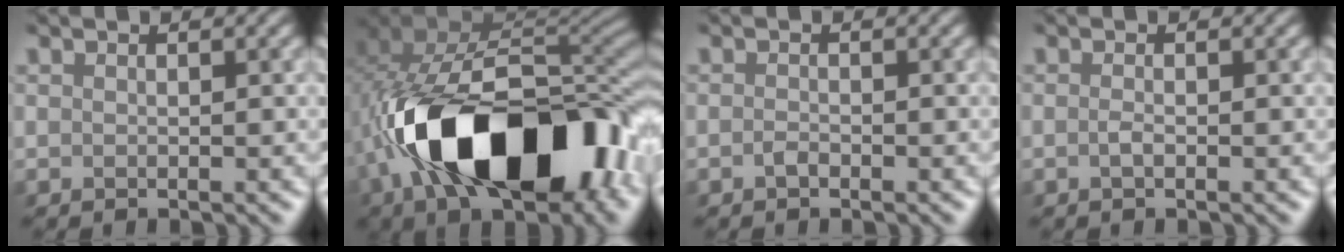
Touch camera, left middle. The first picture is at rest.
{"total": 17.3, "force": [-5.6, 9.3, 13.5], "torque": [-0.205, -0.015, -0.073]}
{"total": 0.7, "force": [-0.6, 0.0, 0.3], "torque": [-0.011, 0.008, -0.008]}
{"total": 0.7, "force": [-0.5, -0.1, 0.5], "torque": [-0.019, 0.008, -0.005]}